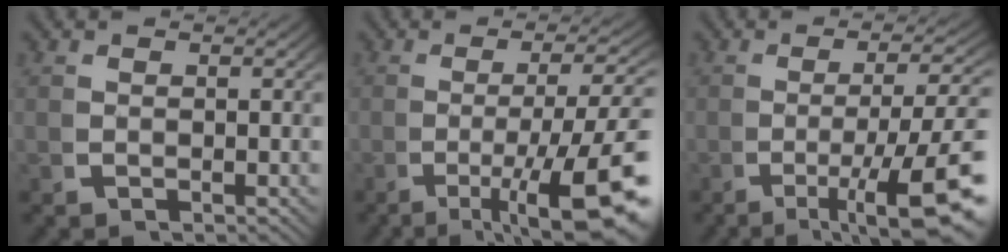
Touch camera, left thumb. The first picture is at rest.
{"total": 10.1, "force": [-3.3, 4.3, 8.6], "torque": [-0.137, -0.037, -0.026]}
{"total": 9.1, "force": [-3.1, 3.6, 7.7], "torque": [-0.119, -0.030, -0.028]}